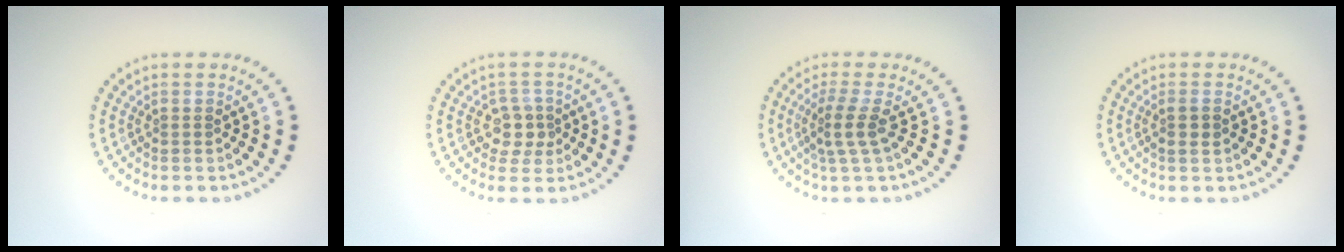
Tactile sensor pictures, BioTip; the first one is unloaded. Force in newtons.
{"total": 2.4, "press": 2.2, "slide": 1.1}
{"total": 2.6, "press": 2.0, "slide": 1.8}
{"total": 1.3, "press": 1.3, "slide": 0.4}